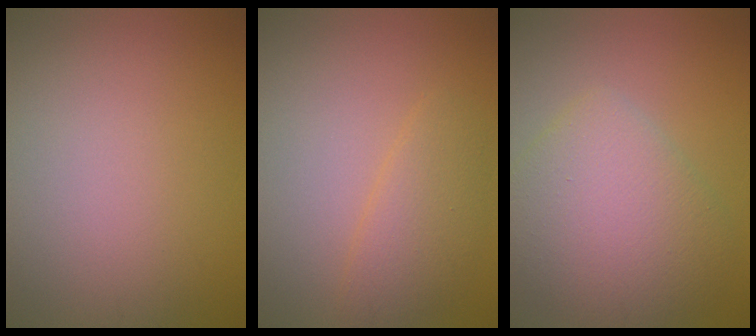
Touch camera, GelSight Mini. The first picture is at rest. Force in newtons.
{"total": 2.7, "press": 2.7, "slide": 0.1}
{"total": 6.4, "press": 6.4, "slide": 0.2}